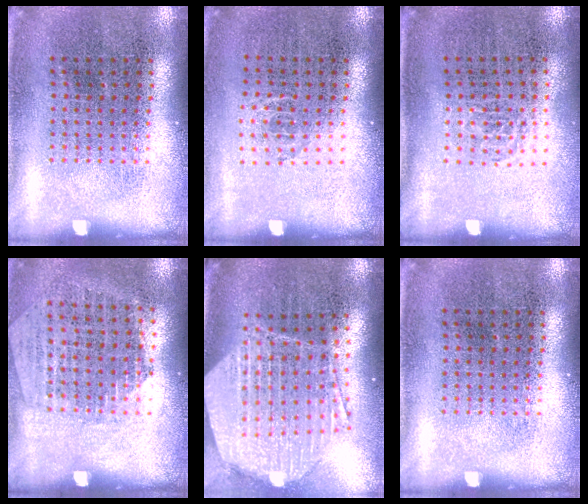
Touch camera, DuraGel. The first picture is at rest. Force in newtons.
{"total": 0.5, "press": 0.4, "slide": 0.4}
{"total": 0.5, "press": 0.4, "slide": 0.4}
{"total": 1.2, "press": 1.1, "slide": 0.4}
{"total": 2.5, "press": 2.1, "slide": 1.4}
{"total": 0.0}